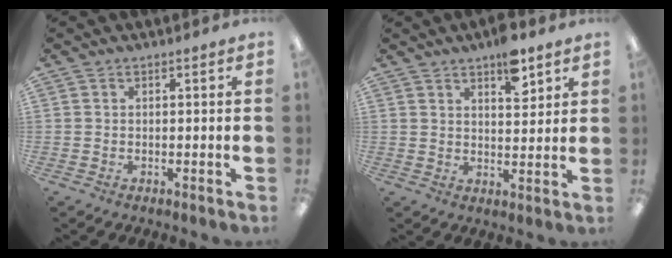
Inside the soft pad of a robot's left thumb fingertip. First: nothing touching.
{"total": 8.0, "force": [5.5, 3.2, 4.8], "torque": [-0.051, -0.033, 0.088]}